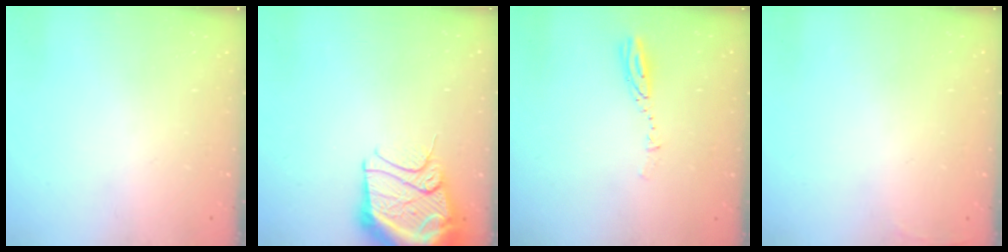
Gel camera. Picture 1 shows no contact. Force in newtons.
{"total": 17.9, "press": 16.5, "slide": 6.9}
{"total": 3.6, "press": 3.5, "slide": 0.5}
{"total": 2.5, "press": 2.4, "slide": 0.9}